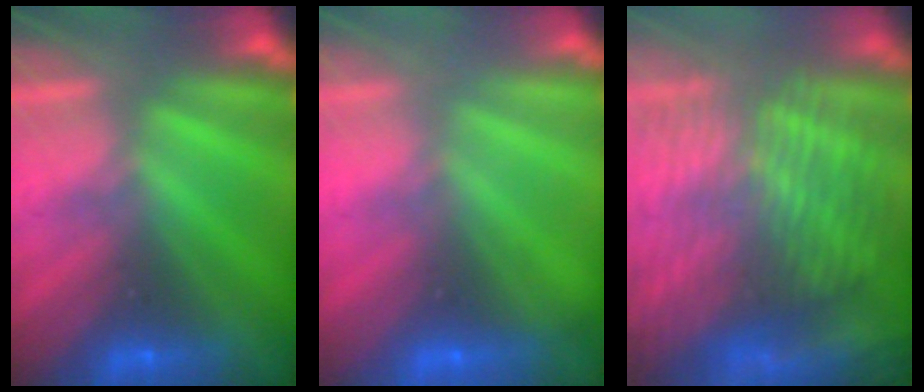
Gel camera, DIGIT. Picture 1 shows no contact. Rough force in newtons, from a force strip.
{"total": 2.1}
{"total": 6.8}